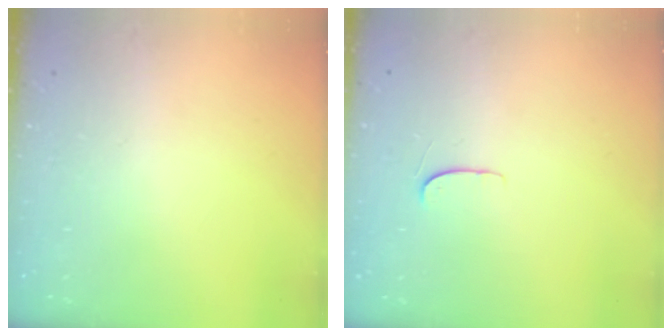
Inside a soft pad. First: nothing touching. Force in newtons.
{"total": 4.3, "press": 4.3, "slide": 0.5}